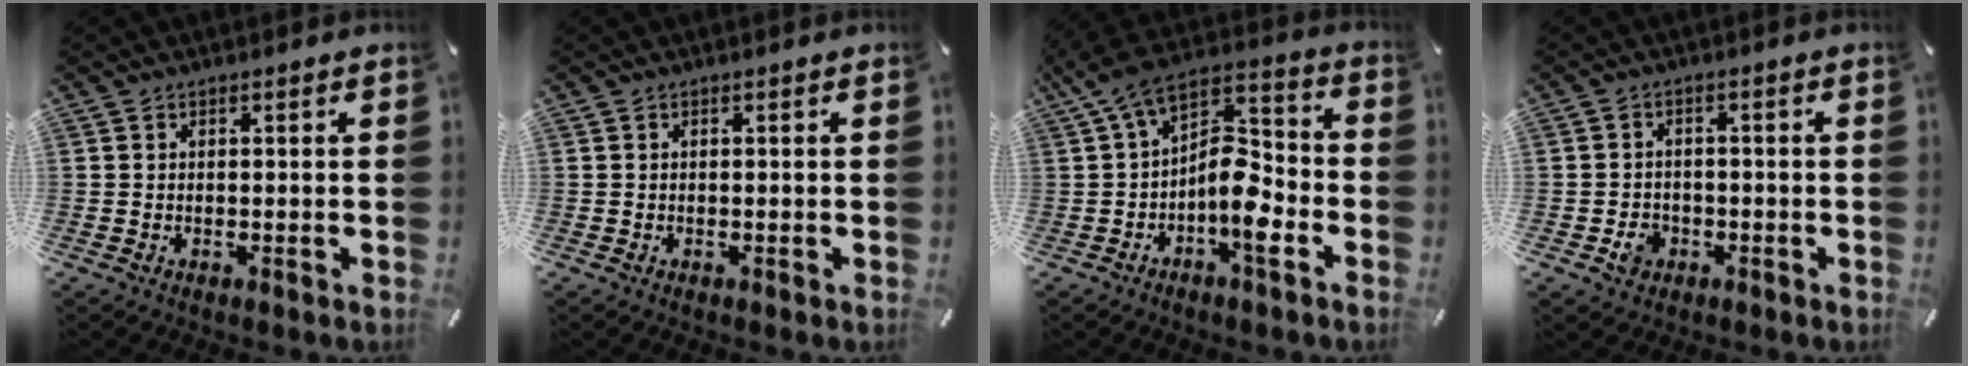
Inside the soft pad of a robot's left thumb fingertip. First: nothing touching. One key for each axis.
{"total": 0.0}
{"total": 14.4, "fx": -3.8, "fy": 7.4, "fz": 11.8, "tx": -0.198, "ty": 0.005, "tz": -0.069}
{"total": 4.0, "fx": -1.5, "fy": 3.3, "fz": 1.5, "tx": -0.030, "ty": 0.004, "tz": -0.028}